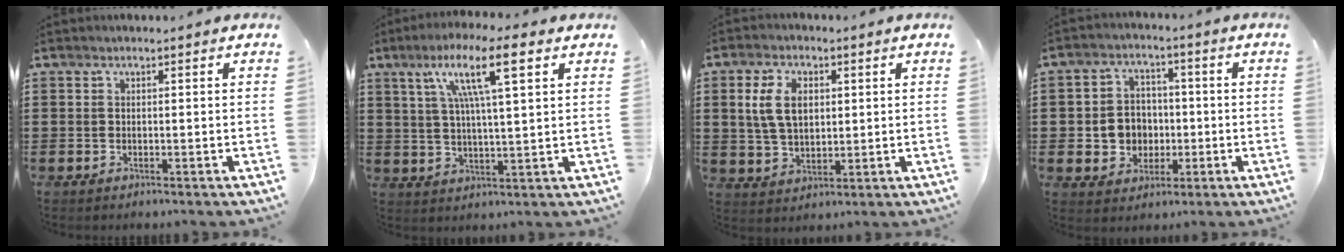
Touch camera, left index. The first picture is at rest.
{"total": 11.2, "force": [5.6, 1.5, 9.5], "torque": [-0.189, 0.003, 0.092]}
{"total": 6.8, "force": [1.7, 4.1, 5.1], "torque": [-0.118, 0.006, 0.023]}
{"total": 5.7, "force": [-0.7, 5.4, 1.9], "torque": [-0.046, 0.013, -0.012]}